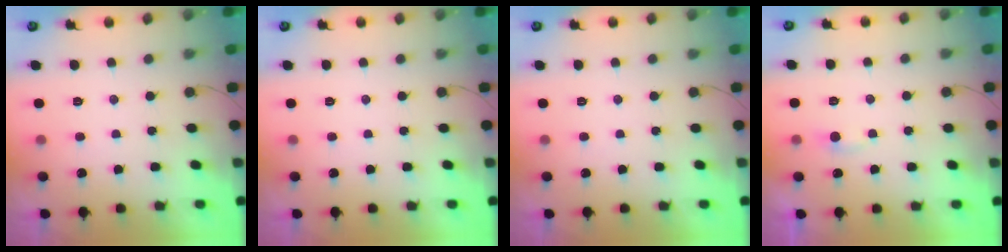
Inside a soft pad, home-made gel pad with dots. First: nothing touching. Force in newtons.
{"total": 0.0}
{"total": 0.0}
{"total": 3.0, "press": 3.0, "slide": 0.3}